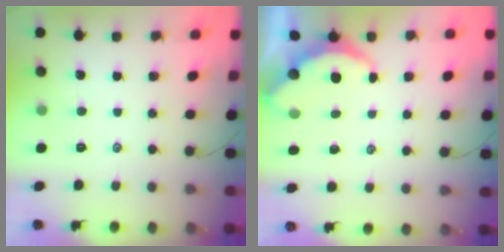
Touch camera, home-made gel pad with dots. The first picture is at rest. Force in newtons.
{"total": 3.2, "press": 3.2, "slide": 0.3}